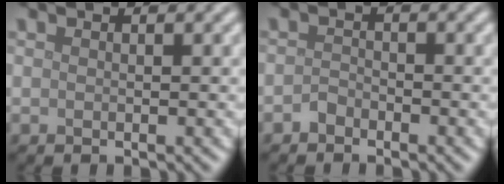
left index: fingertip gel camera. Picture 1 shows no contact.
{"total": 1.1, "force": [-0.9, 0.6, 0.2], "torque": [-0.004, 0.004, -0.018]}